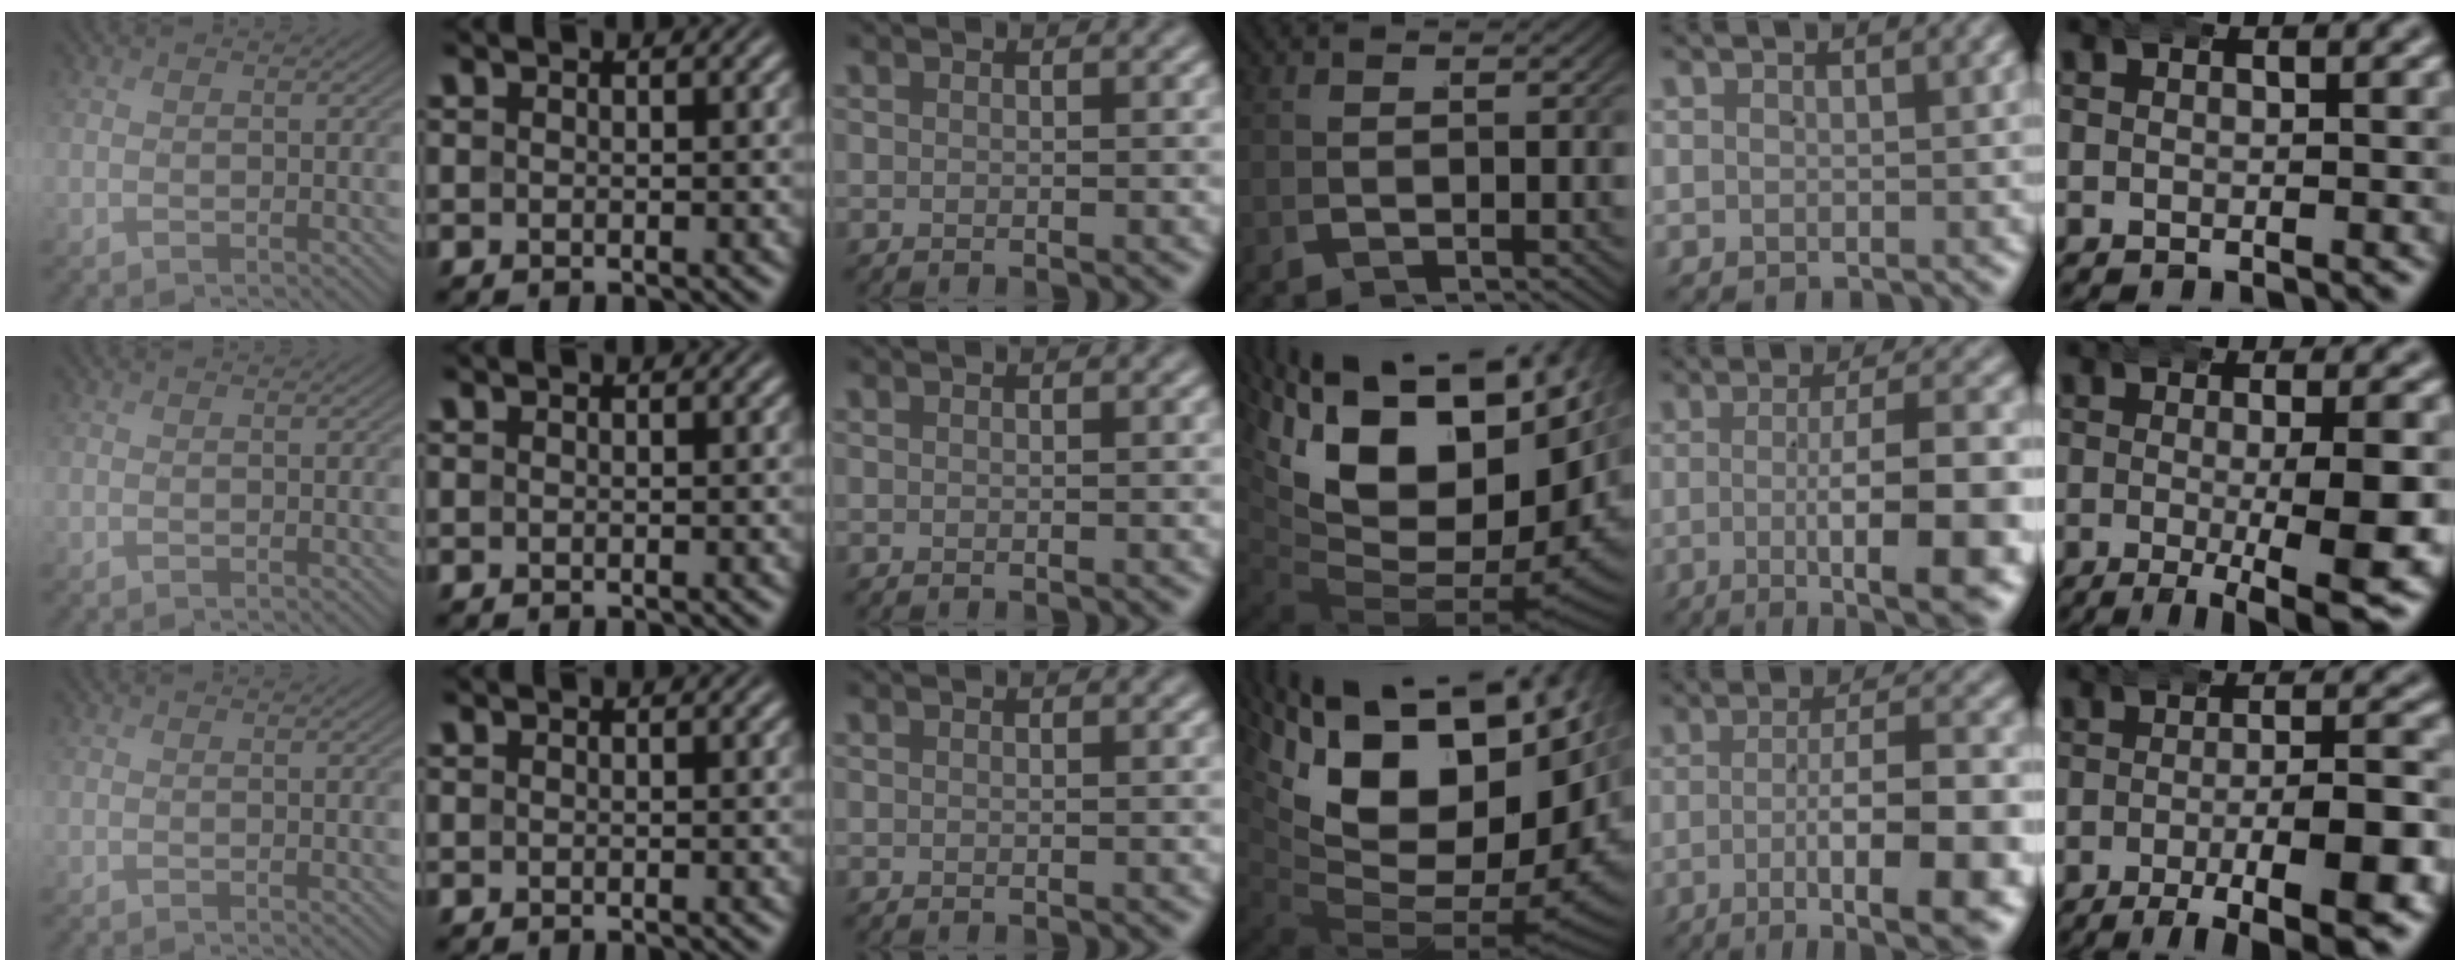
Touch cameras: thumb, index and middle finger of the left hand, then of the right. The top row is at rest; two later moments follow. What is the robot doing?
{"motion": "wrap", "object": "arm wrap"}